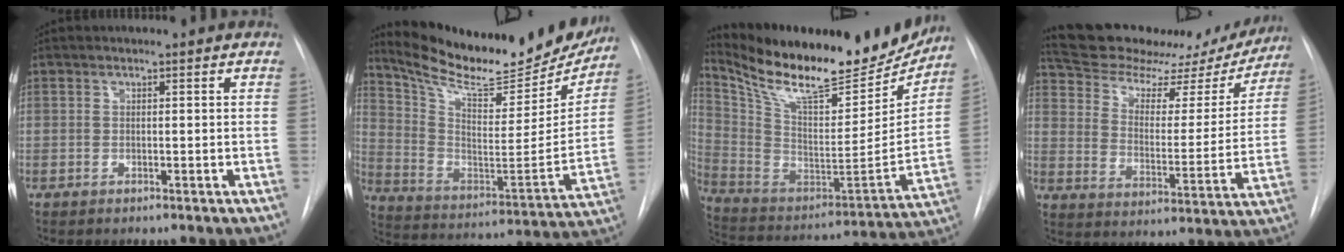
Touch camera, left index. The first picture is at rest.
{"total": 25.8, "force": [22.6, 6.5, 10.5], "torque": [-0.175, -0.053, 0.324]}
{"total": 26.3, "force": [21.8, 6.8, 13.0], "torque": [-0.229, -0.031, 0.334]}
{"total": 23.5, "force": [21.2, 6.8, 7.4], "torque": [-0.114, -0.021, 0.286]}